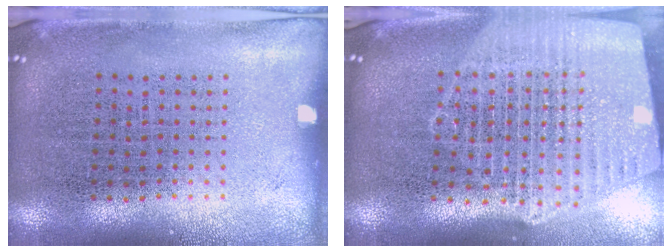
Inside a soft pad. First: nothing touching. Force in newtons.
{"total": 2.6, "press": 2.2, "slide": 1.3}